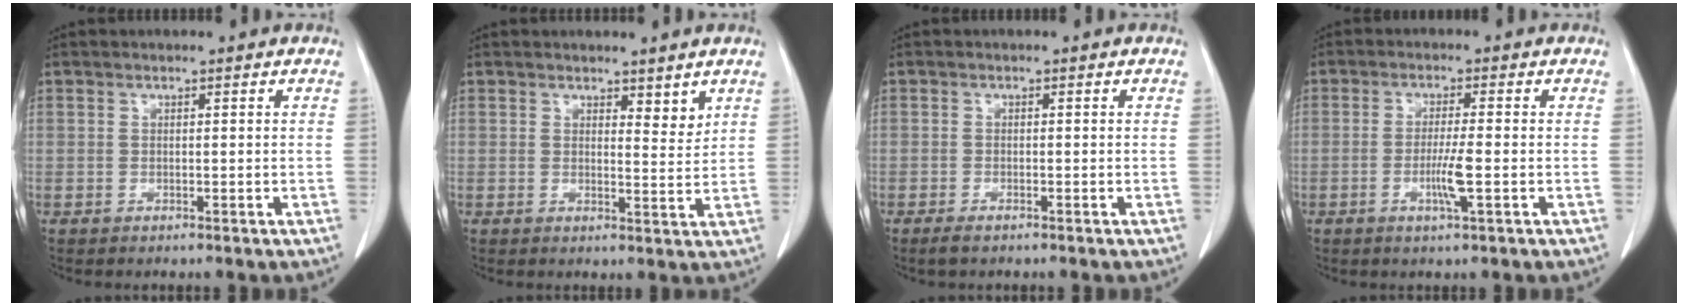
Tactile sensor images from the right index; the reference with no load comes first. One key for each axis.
{"total": 2.9, "fx": 2.2, "fy": 1.0, "fz": 1.6, "tx": -0.018, "ty": -0.014, "tz": 0.034}
{"total": 1.6, "fx": -1.2, "fy": 0.3, "fz": 1.0, "tx": -0.022, "ty": -0.004, "tz": -0.021}
{"total": 4.3, "fx": -1.2, "fy": -0.2, "fz": 4.2, "tx": -0.079, "ty": -0.008, "tz": -0.023}